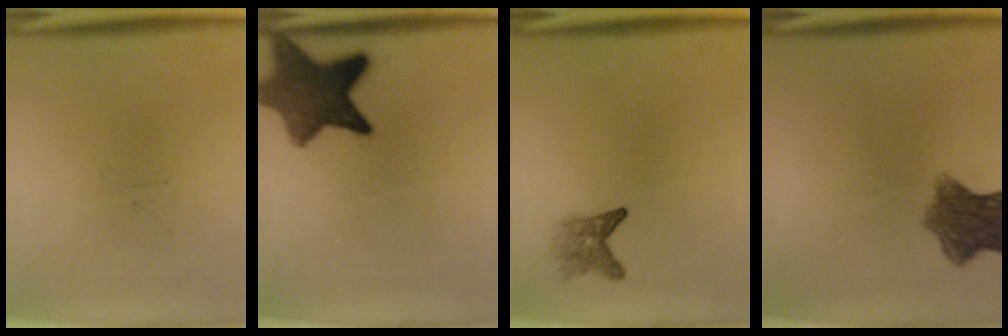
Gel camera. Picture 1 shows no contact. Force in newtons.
{"total": 10.5}
{"total": 2.4}
{"total": 8.1}